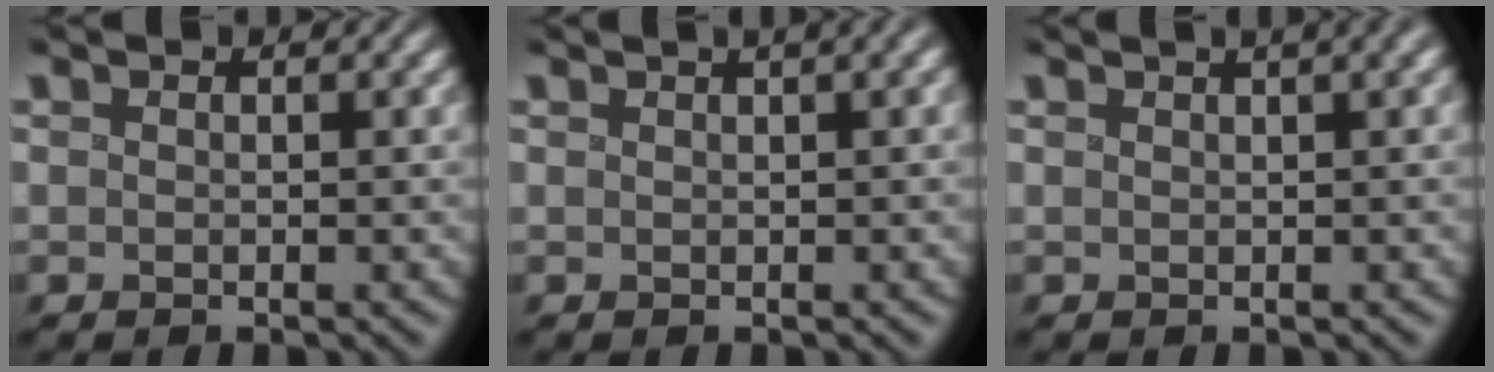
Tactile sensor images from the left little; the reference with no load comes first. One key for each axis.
{"total": 2.3, "fx": 1.4, "fy": 0.1, "fz": 1.9, "tx": -0.031, "ty": 0.017, "tz": 0.025}
{"total": 3.2, "fx": 1.9, "fy": 0.4, "fz": 2.5, "tx": -0.036, "ty": 0.019, "tz": 0.031}